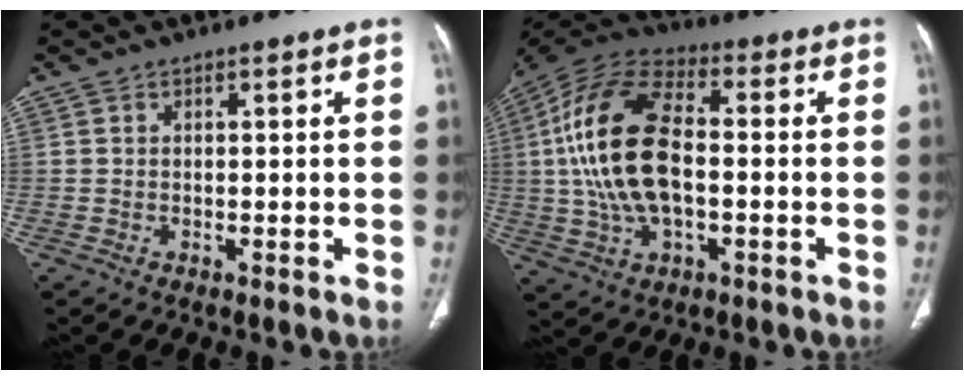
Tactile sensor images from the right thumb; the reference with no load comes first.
{"total": 19.9, "force": [-0.1, 10.7, 16.8], "torque": [-0.338, 0.023, -0.003]}